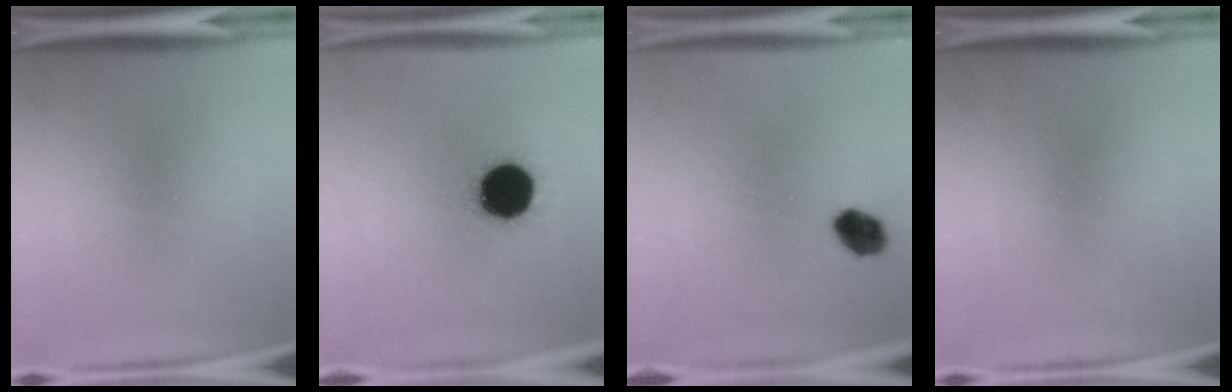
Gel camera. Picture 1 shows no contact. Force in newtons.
{"total": 19.1}
{"total": 5.6}
{"total": 0.0}